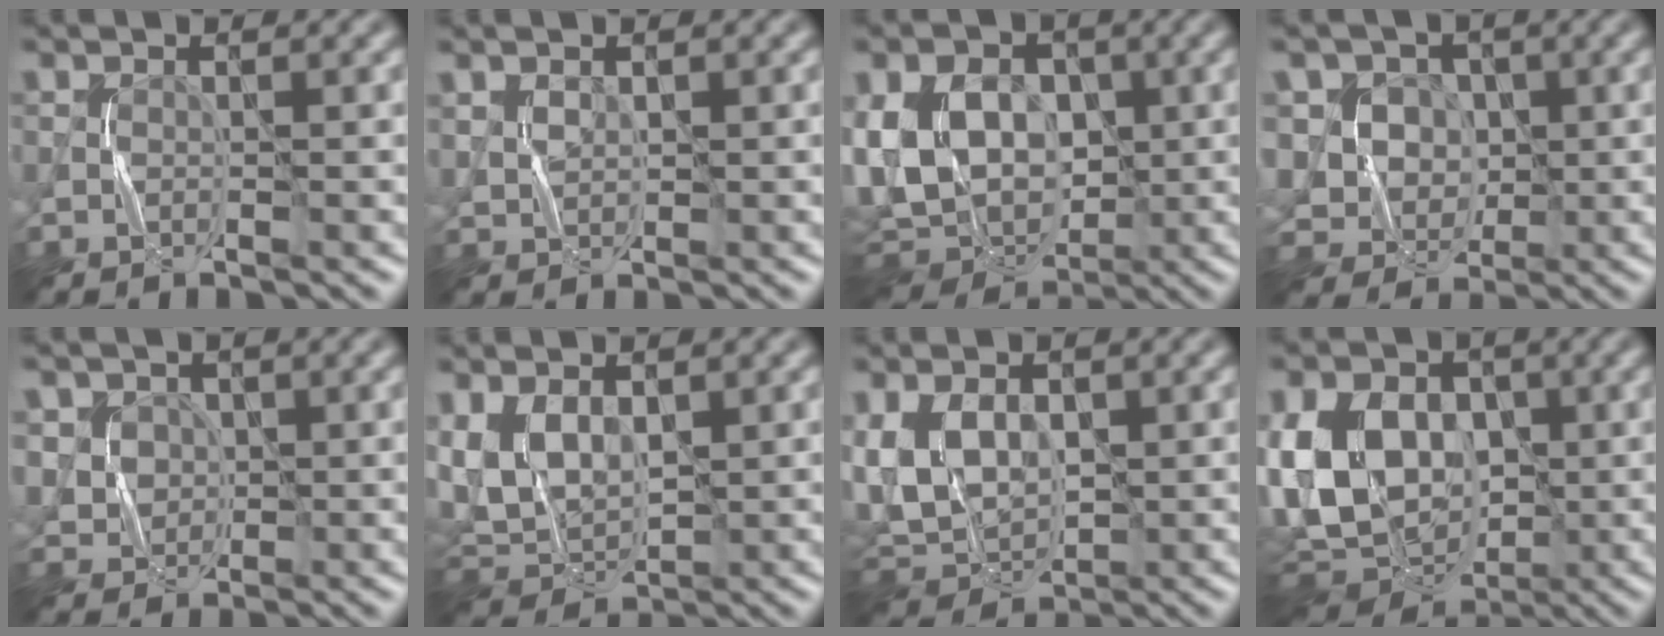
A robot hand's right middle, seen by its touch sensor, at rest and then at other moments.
{"total": 0.8, "force": [0.7, 0.5, 0.0], "torque": [0.005, -0.001, 0.019]}
{"total": 13.1, "force": [0.6, 9.8, 8.7], "torque": [-0.174, 0.004, 0.021]}
{"total": 6.2, "force": [1.3, 5.7, 1.8], "torque": [-0.022, 0.019, 0.012]}
{"total": 4.0, "force": [1.4, 3.6, 1.1], "torque": [-0.018, 0.018, 0.021]}
{"total": 4.6, "force": [1.3, 3.0, 3.2], "torque": [-0.072, -0.003, 0.028]}
{"total": 6.3, "force": [0.7, 4.4, 4.5], "torque": [-0.093, -0.001, 0.008]}
{"total": 15.8, "force": [0.1, 11.5, 10.9], "torque": [-0.225, 0.008, 0.010]}